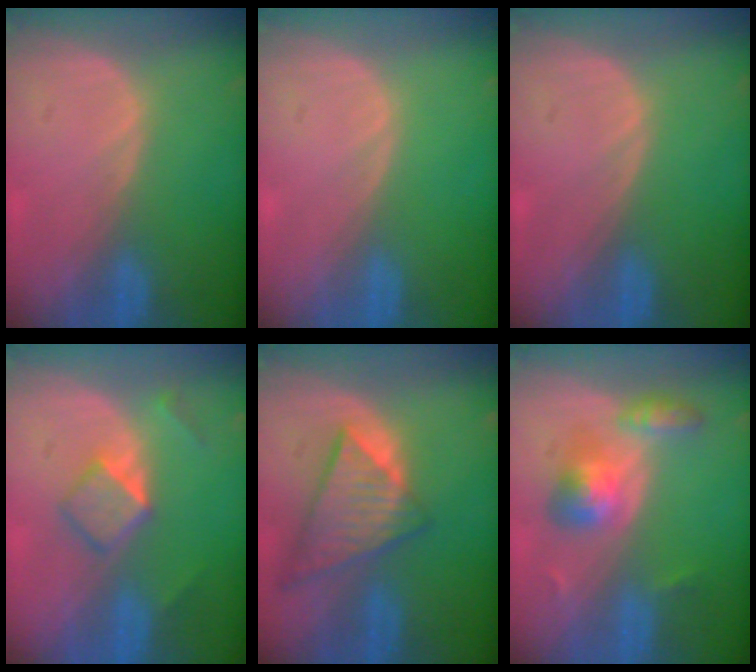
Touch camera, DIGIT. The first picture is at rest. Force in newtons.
{"total": 0.0}
{"total": 0.0}
{"total": 5.4, "press": 4.6, "slide": 2.8}
{"total": 9.0, "press": 7.8, "slide": 4.4}
{"total": 5.7, "press": 5.4, "slide": 1.6}